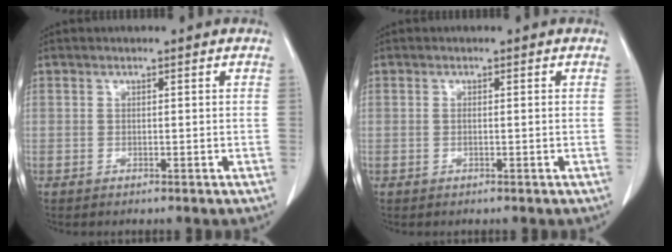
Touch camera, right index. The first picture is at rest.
{"total": 0.7, "force": [-0.1, 0.0, 0.7], "torque": [-0.017, -0.001, 0.001]}